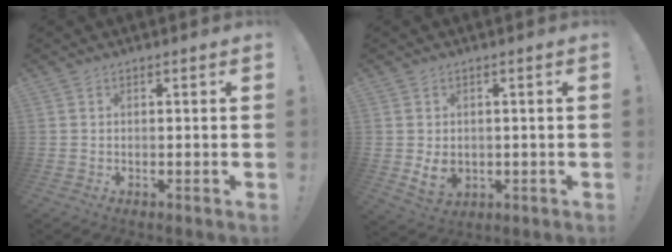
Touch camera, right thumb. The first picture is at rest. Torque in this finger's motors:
{"motor_torque": [0.95, 0.82, -0.01, -0.94, 0.00]}